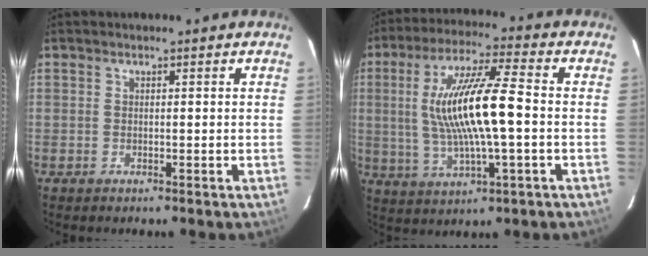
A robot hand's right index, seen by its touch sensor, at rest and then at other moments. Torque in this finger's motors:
{"motor_torque": [0.72, -0.08, 1.05, 0.21]}